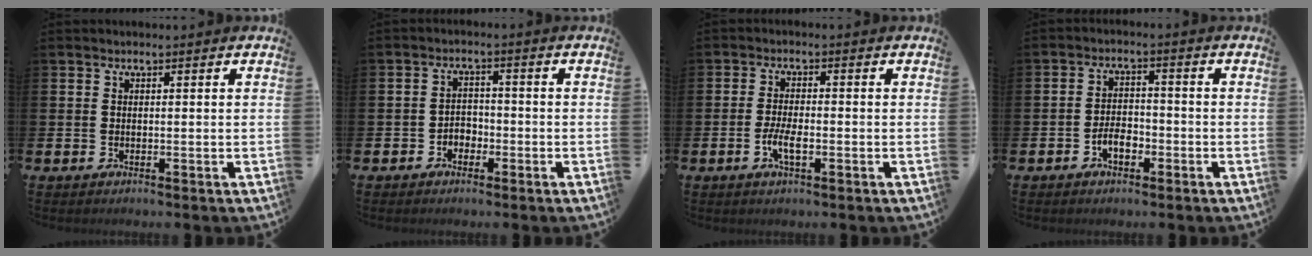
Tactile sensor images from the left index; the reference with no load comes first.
{"total": 2.4, "force": [-1.5, 1.8, 0.7], "torque": [-0.016, 0.007, -0.034]}
{"total": 3.3, "force": [-1.1, 1.2, 2.9], "torque": [-0.055, 0.001, -0.022]}
{"total": 3.2, "force": [-1.5, 1.7, 2.2], "torque": [-0.040, 0.006, -0.030]}